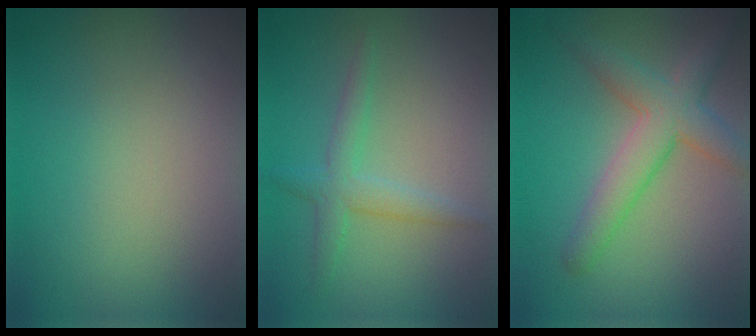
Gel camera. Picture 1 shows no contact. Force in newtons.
{"total": 2.5, "press": 2.5, "slide": 0.1}
{"total": 4.9, "press": 4.9, "slide": 0.3}